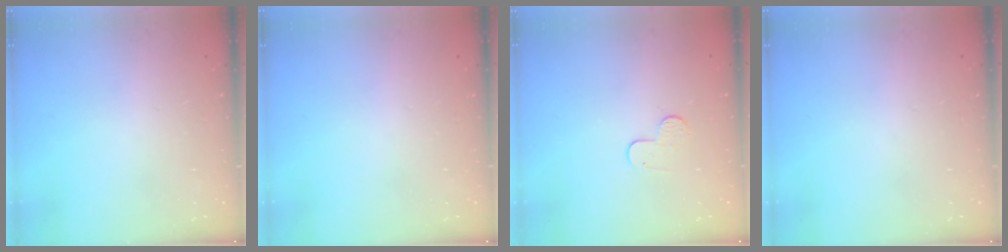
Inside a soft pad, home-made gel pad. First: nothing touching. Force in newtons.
{"total": 0.0}
{"total": 6.5, "press": 6.4, "slide": 0.4}
{"total": 0.0}